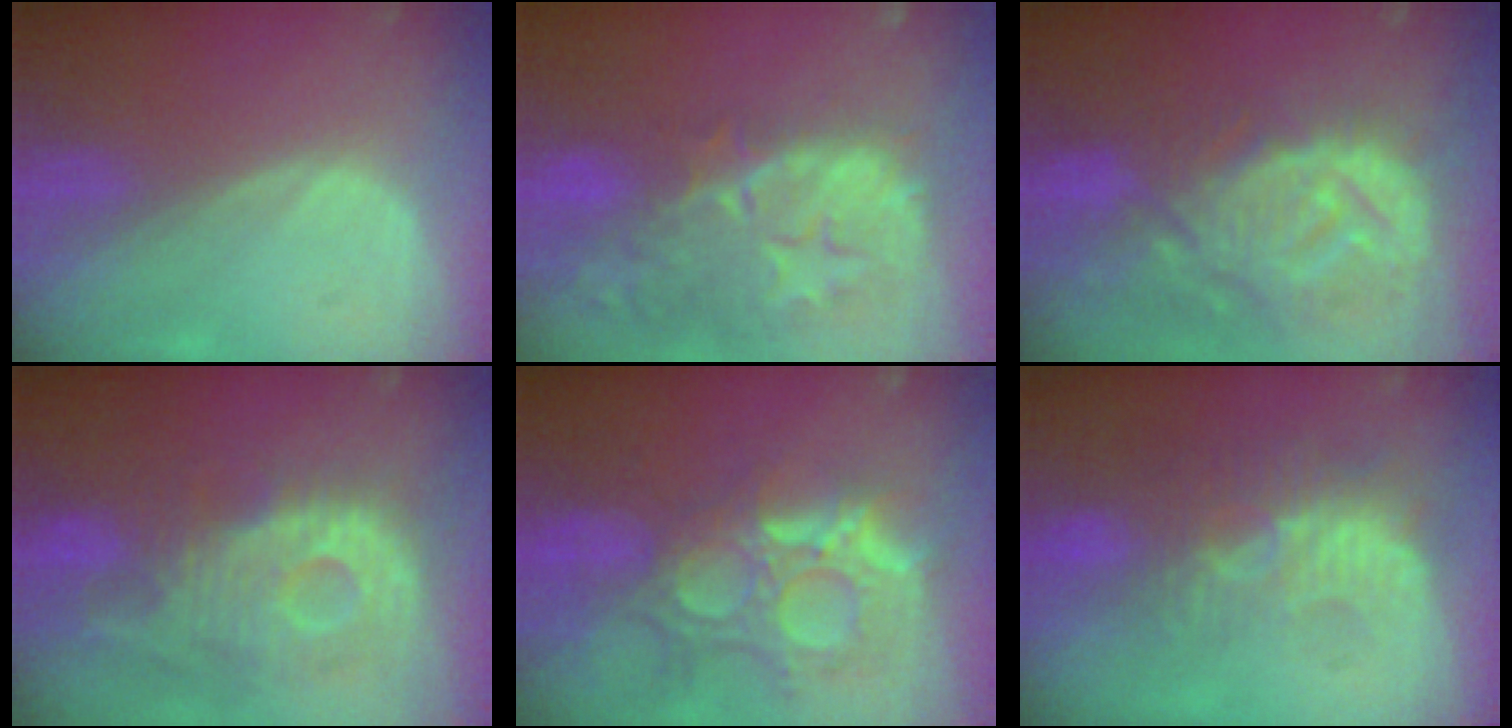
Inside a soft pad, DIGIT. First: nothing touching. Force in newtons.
{"total": 14.6, "press": 11.8, "slide": 8.6}
{"total": 13.8, "press": 12.0, "slide": 6.9}
{"total": 12.3, "press": 10.9, "slide": 5.6}
{"total": 12.9, "press": 11.1, "slide": 6.7}
{"total": 9.5, "press": 8.8, "slide": 3.7}